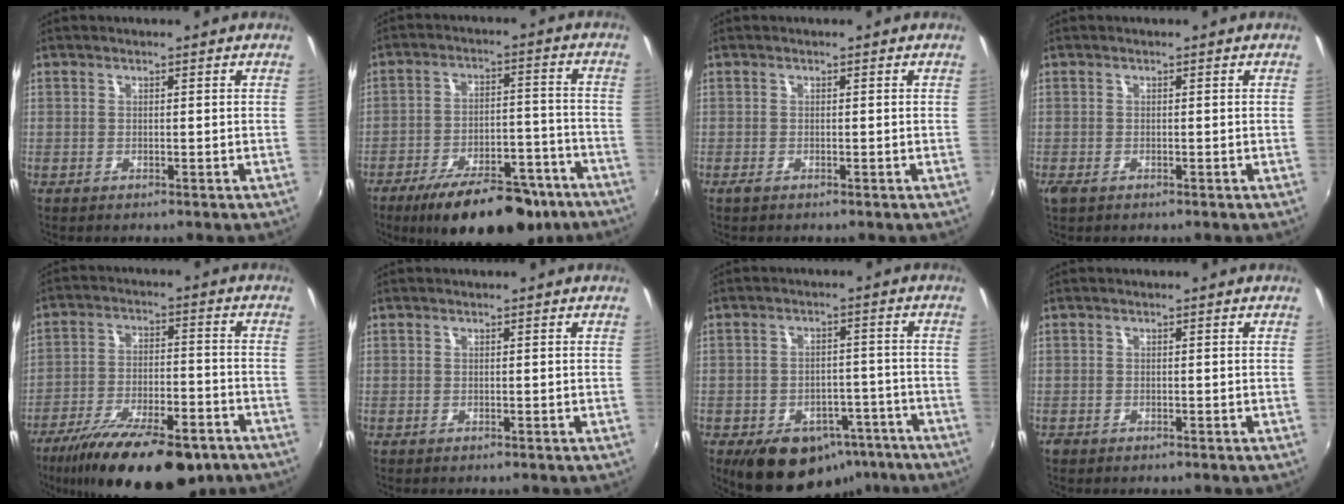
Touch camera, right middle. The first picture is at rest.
{"total": 19.2, "force": [-14.2, 7.0, 10.9], "torque": [-0.180, -0.009, -0.197]}
{"total": 0.6, "force": [-0.4, 0.2, 0.5], "torque": [-0.010, -0.003, -0.008]}
{"total": 1.5, "force": [-0.9, 0.8, 0.9], "torque": [-0.018, -0.006, -0.016]}
{"total": 21.6, "force": [-15.4, 7.2, 13.4], "torque": [-0.244, -0.040, -0.228]}
{"total": 0.0}
{"total": 14.1, "force": [-8.8, 8.9, 6.5], "torque": [-0.117, 0.023, -0.095]}
{"total": 0.7, "force": [-0.5, 0.5, 0.2], "torque": [-0.005, -0.003, -0.011]}